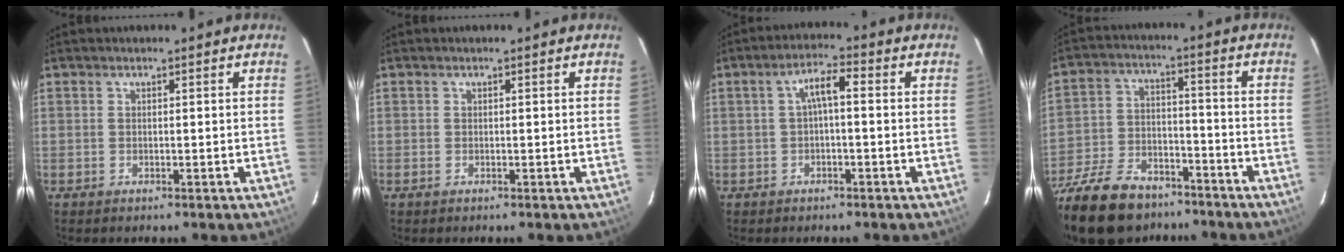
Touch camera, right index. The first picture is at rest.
{"total": 0.0}
{"total": 4.0, "force": [-0.2, 1.2, 3.8], "torque": [-0.073, 0.014, 0.000]}
{"total": 22.8, "force": [-17.2, 10.4, 10.8], "torque": [-0.249, -0.013, -0.279]}